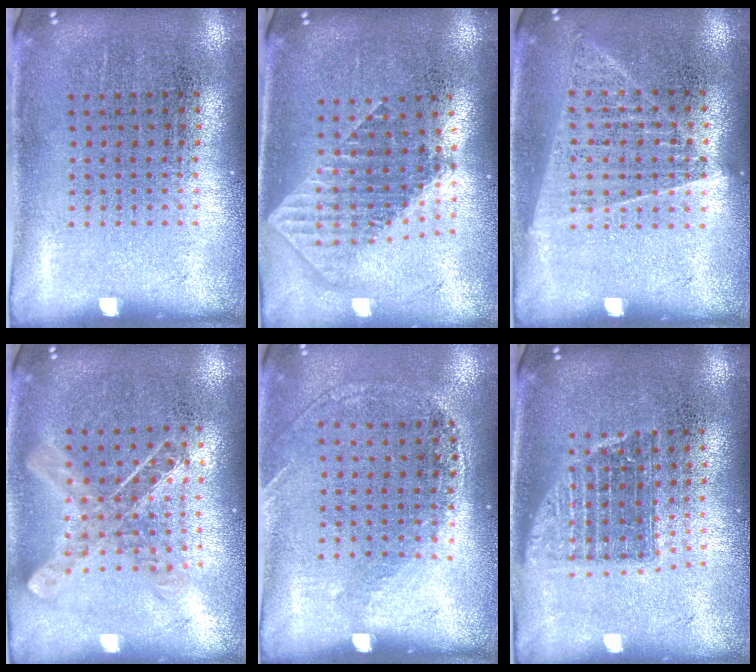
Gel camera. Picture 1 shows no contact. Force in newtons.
{"total": 1.9, "press": 1.5, "slide": 1.2}
{"total": 1.4, "press": 1.3, "slide": 0.3}
{"total": 0.8, "press": 0.8, "slide": 0.0}
{"total": 1.1, "press": 0.9, "slide": 0.7}
{"total": 1.4, "press": 1.2, "slide": 0.8}